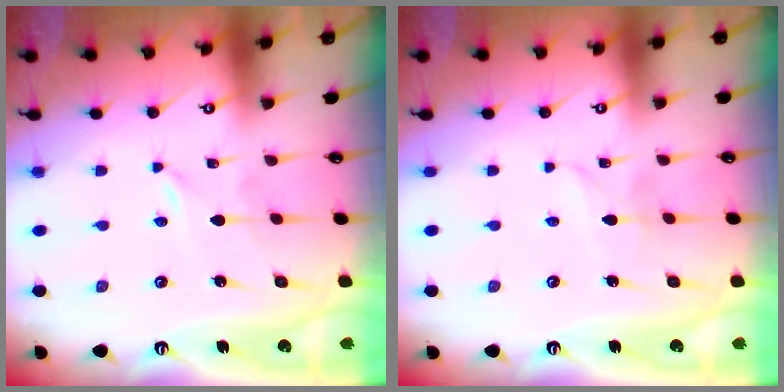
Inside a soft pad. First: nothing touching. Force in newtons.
{"total": 2.3, "press": 2.3, "slide": 0.0}